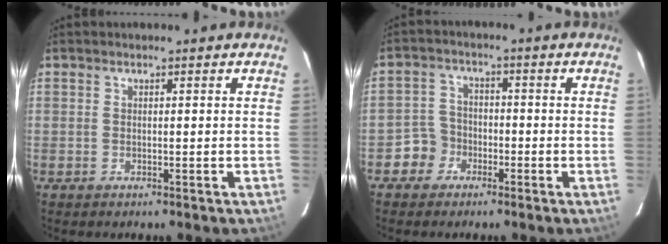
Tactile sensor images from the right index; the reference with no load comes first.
{"total": 4.7, "force": [-2.5, 4.0, 0.0], "torque": [-0.003, 0.023, -0.048]}